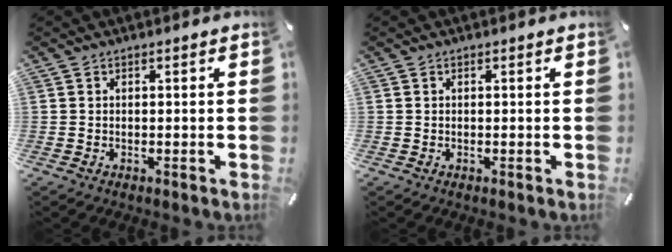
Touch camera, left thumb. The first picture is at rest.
{"total": 0.0}